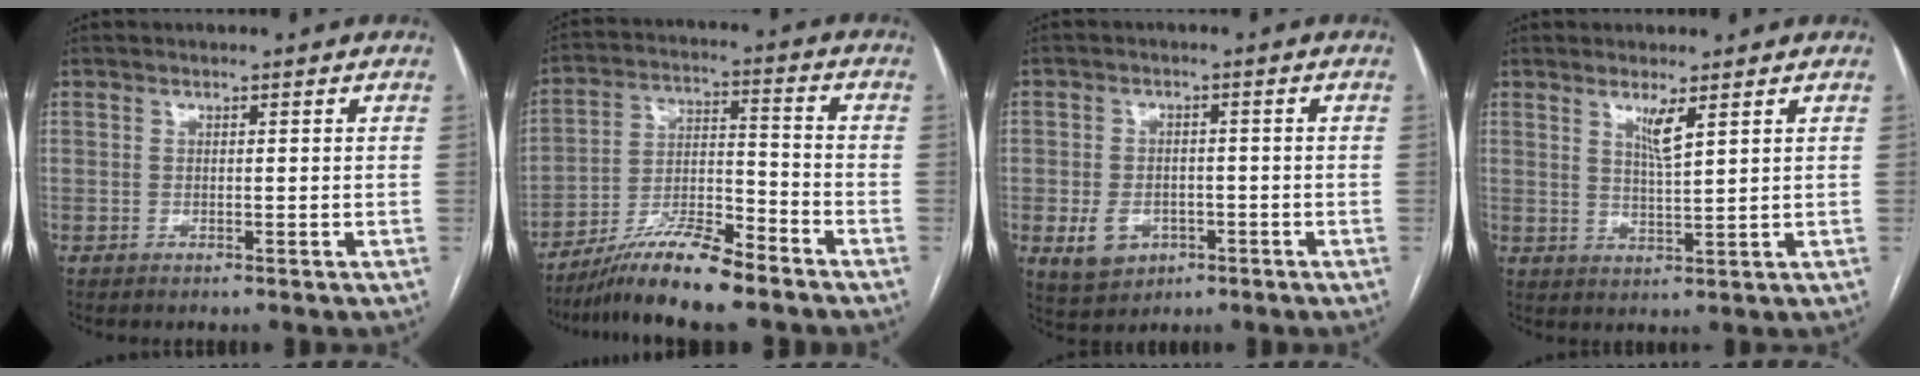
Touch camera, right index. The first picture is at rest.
{"total": 11.4, "force": [-9.2, 1.1, 6.5], "torque": [-0.120, -0.001, -0.166]}
{"total": 5.7, "force": [-2.0, 4.5, 2.9], "torque": [-0.055, 0.004, -0.019]}
{"total": 3.3, "force": [1.9, -0.1, 2.7], "torque": [-0.055, -0.012, 0.038]}